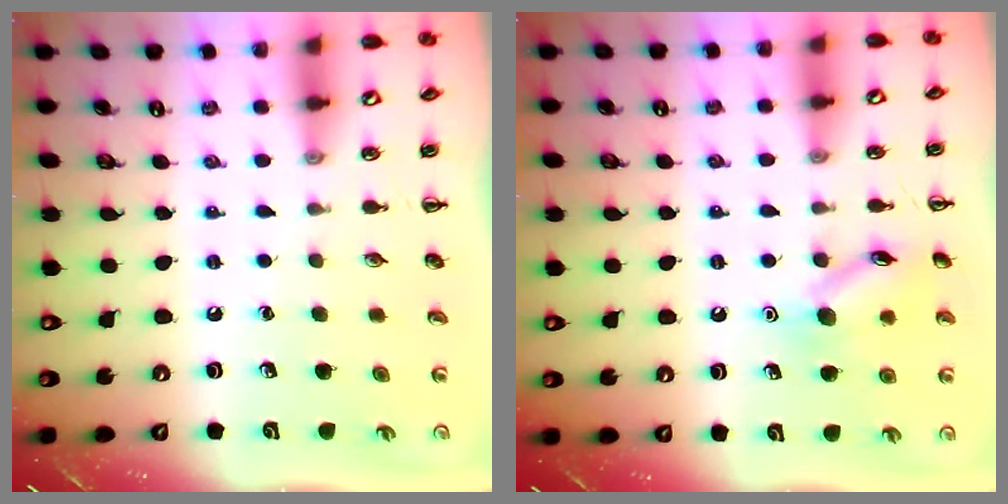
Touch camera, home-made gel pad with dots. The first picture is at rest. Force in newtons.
{"total": 11.0, "press": 11.0, "slide": 0.5}